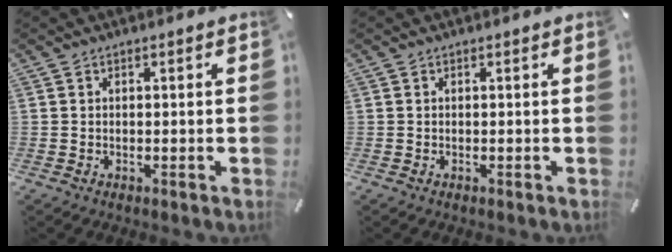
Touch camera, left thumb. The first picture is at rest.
{"total": 0.0}